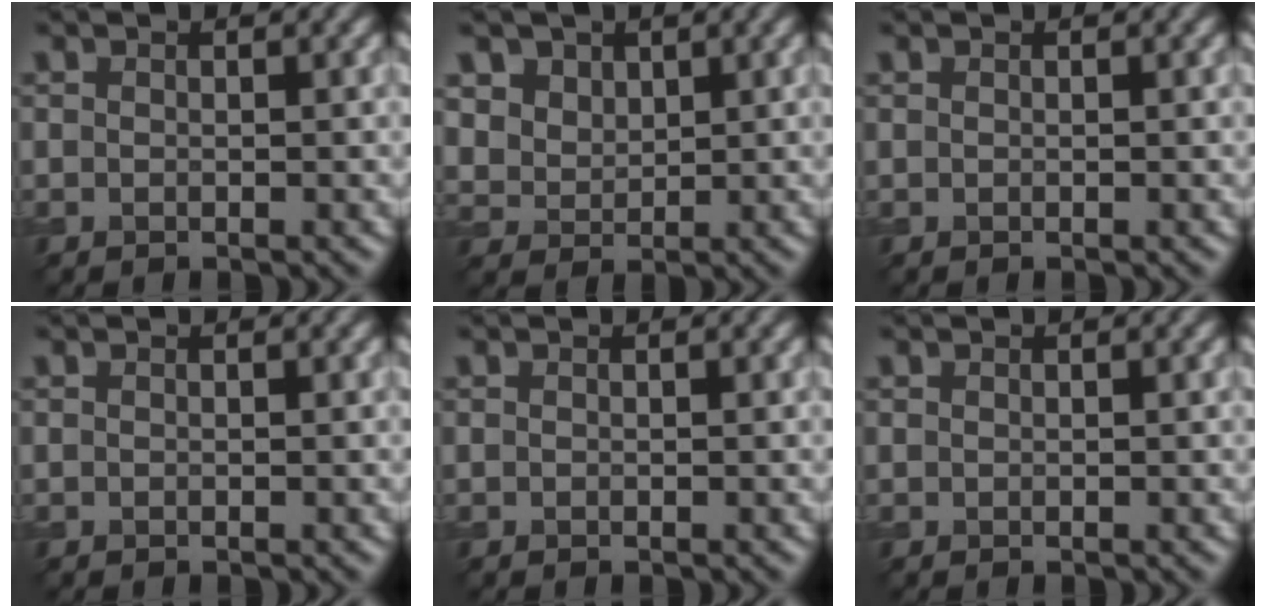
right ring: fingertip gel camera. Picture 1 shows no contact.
{"total": 3.9, "force": [2.5, 2.7, 1.4], "torque": [-0.058, -0.011, 0.065]}
{"total": 0.0}
{"total": 0.0}
{"total": 0.0}
{"total": 0.0}